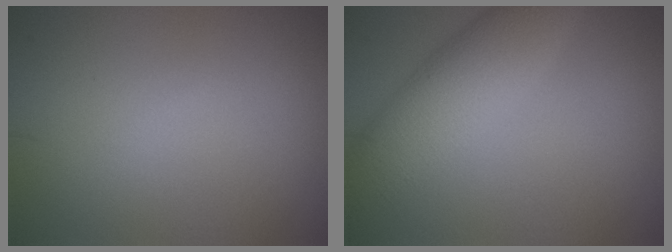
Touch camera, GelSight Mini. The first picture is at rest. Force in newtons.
{"total": 5.7, "press": 5.7, "slide": 0.1}